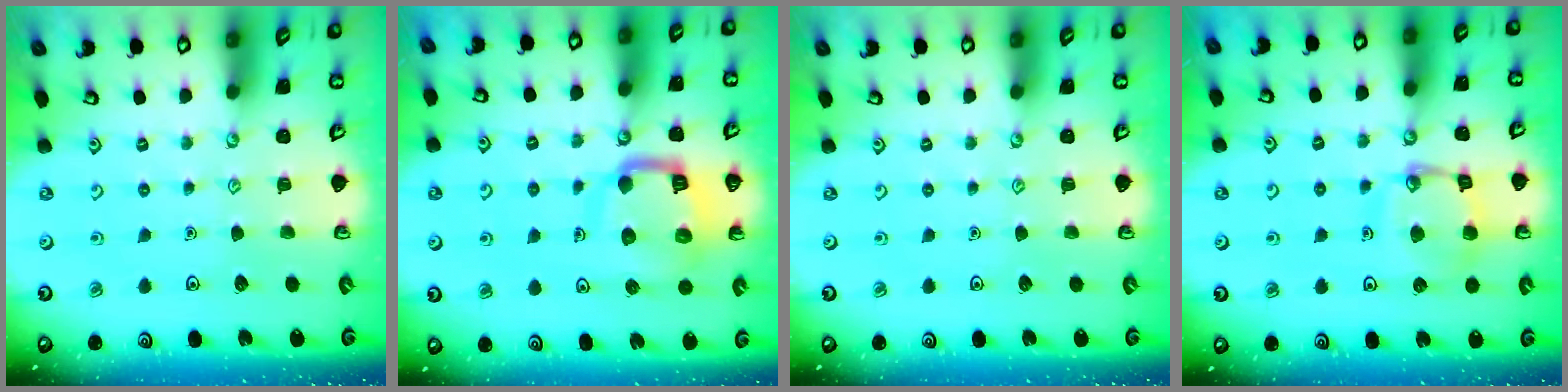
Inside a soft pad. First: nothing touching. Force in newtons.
{"total": 11.8, "press": 11.7, "slide": 1.3}
{"total": 0.0}
{"total": 13.8, "press": 13.7, "slide": 1.5}